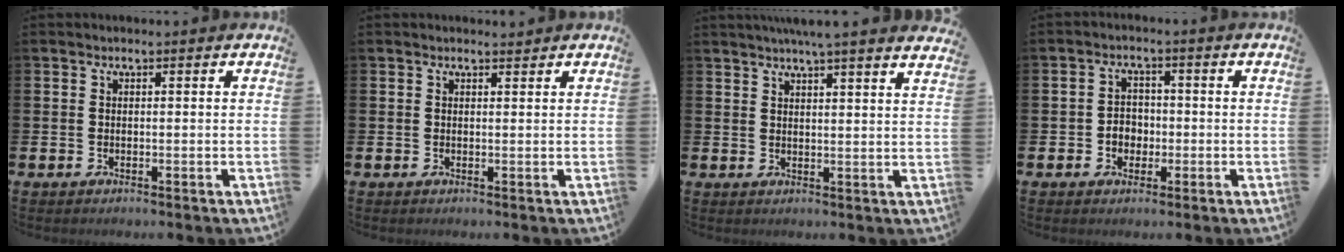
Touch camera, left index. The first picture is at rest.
{"total": 1.0, "force": [1.0, 0.2, 0.1], "torque": [0.005, 0.001, 0.016]}
{"total": 4.7, "force": [4.4, -1.0, 1.2], "torque": [-0.024, -0.022, 0.078]}
{"total": 2.9, "force": [-0.8, 2.4, 1.3], "torque": [-0.022, 0.003, -0.019]}